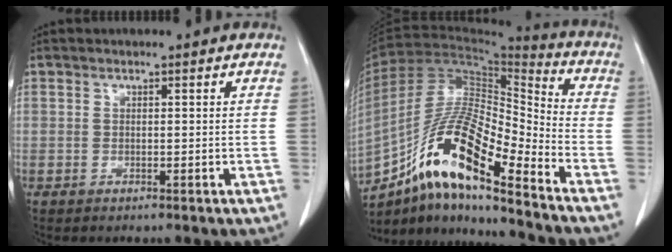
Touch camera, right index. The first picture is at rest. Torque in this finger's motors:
{"motor_torque": [1.10, -1.04, 0.28, 0.09]}